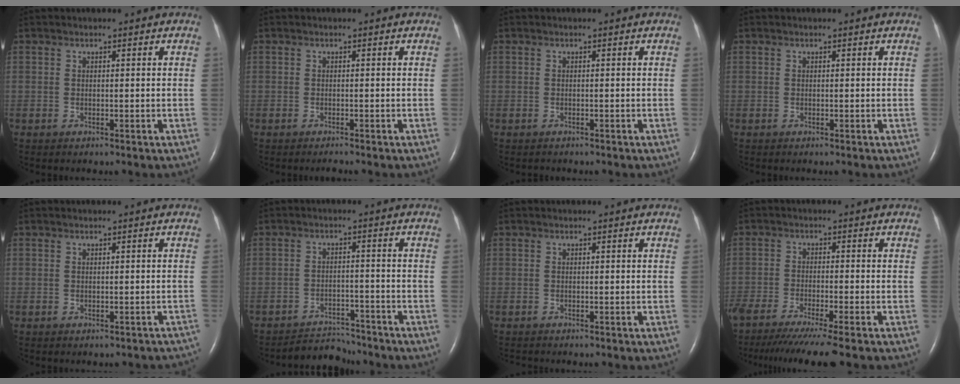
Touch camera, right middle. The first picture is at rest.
{"total": 0.6, "force": [-0.5, -0.1, 0.2], "torque": [-0.008, -0.002, -0.009]}
{"total": 0.6, "force": [-0.6, 0.2, 0.1], "torque": [-0.010, -0.001, -0.009]}
{"total": 0.0}
{"total": 3.9, "force": [-3.3, 1.8, 1.0], "torque": [-0.003, 0.007, -0.027]}
{"total": 4.9, "force": [-4.7, 0.8, -0.8], "torque": [0.009, 0.000, -0.076]}
{"total": 0.6, "force": [-0.6, 0.1, 0.1], "torque": [-0.007, -0.003, -0.011]}
{"total": 12.5, "force": [-10.5, -0.7, 6.8], "torque": [-0.092, -0.043, -0.166]}